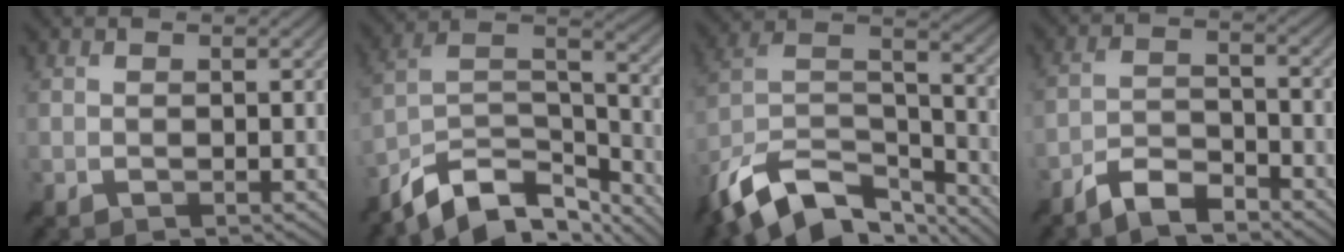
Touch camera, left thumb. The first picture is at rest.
{"total": 12.6, "force": [-9.5, 5.2, 6.4], "torque": [-0.136, 0.002, -0.170]}
{"total": 15.3, "force": [-10.8, 7.1, 8.2], "torque": [-0.214, -0.005, -0.186]}
{"total": 5.1, "force": [-4.2, 1.4, 2.6], "torque": [-0.053, 0.001, -0.088]}